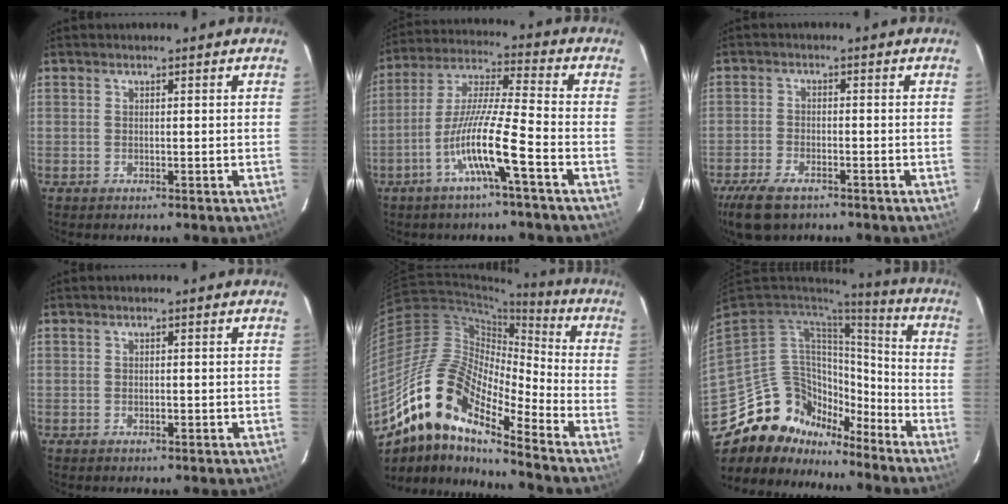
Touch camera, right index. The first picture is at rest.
{"total": 12.4, "force": [-5.4, 0.0, 11.2], "torque": [-0.223, 0.004, -0.104]}
{"total": 7.7, "force": [-5.4, 3.3, 4.4], "torque": [-0.092, -0.012, -0.094]}
{"total": 1.1, "force": [-0.3, 0.7, 0.9], "torque": [-0.019, 0.000, -0.003]}
{"total": 18.8, "force": [-12.1, 5.8, 13.2], "torque": [-0.250, 0.028, -0.217]}
{"total": 23.2, "force": [-19.0, 10.2, 8.6], "torque": [-0.217, 0.030, -0.325]}